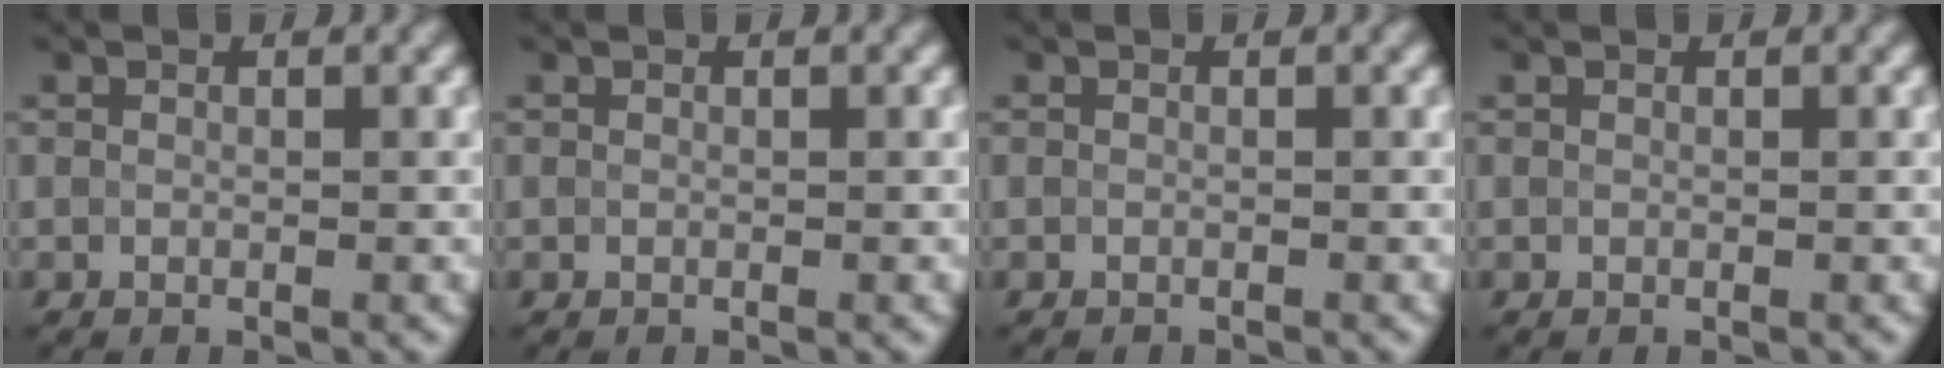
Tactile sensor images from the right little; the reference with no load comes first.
{"total": 0.0}
{"total": 0.6, "force": [-0.6, 0.0, 0.1], "torque": [0.004, -0.003, -0.010]}
{"total": 0.0}